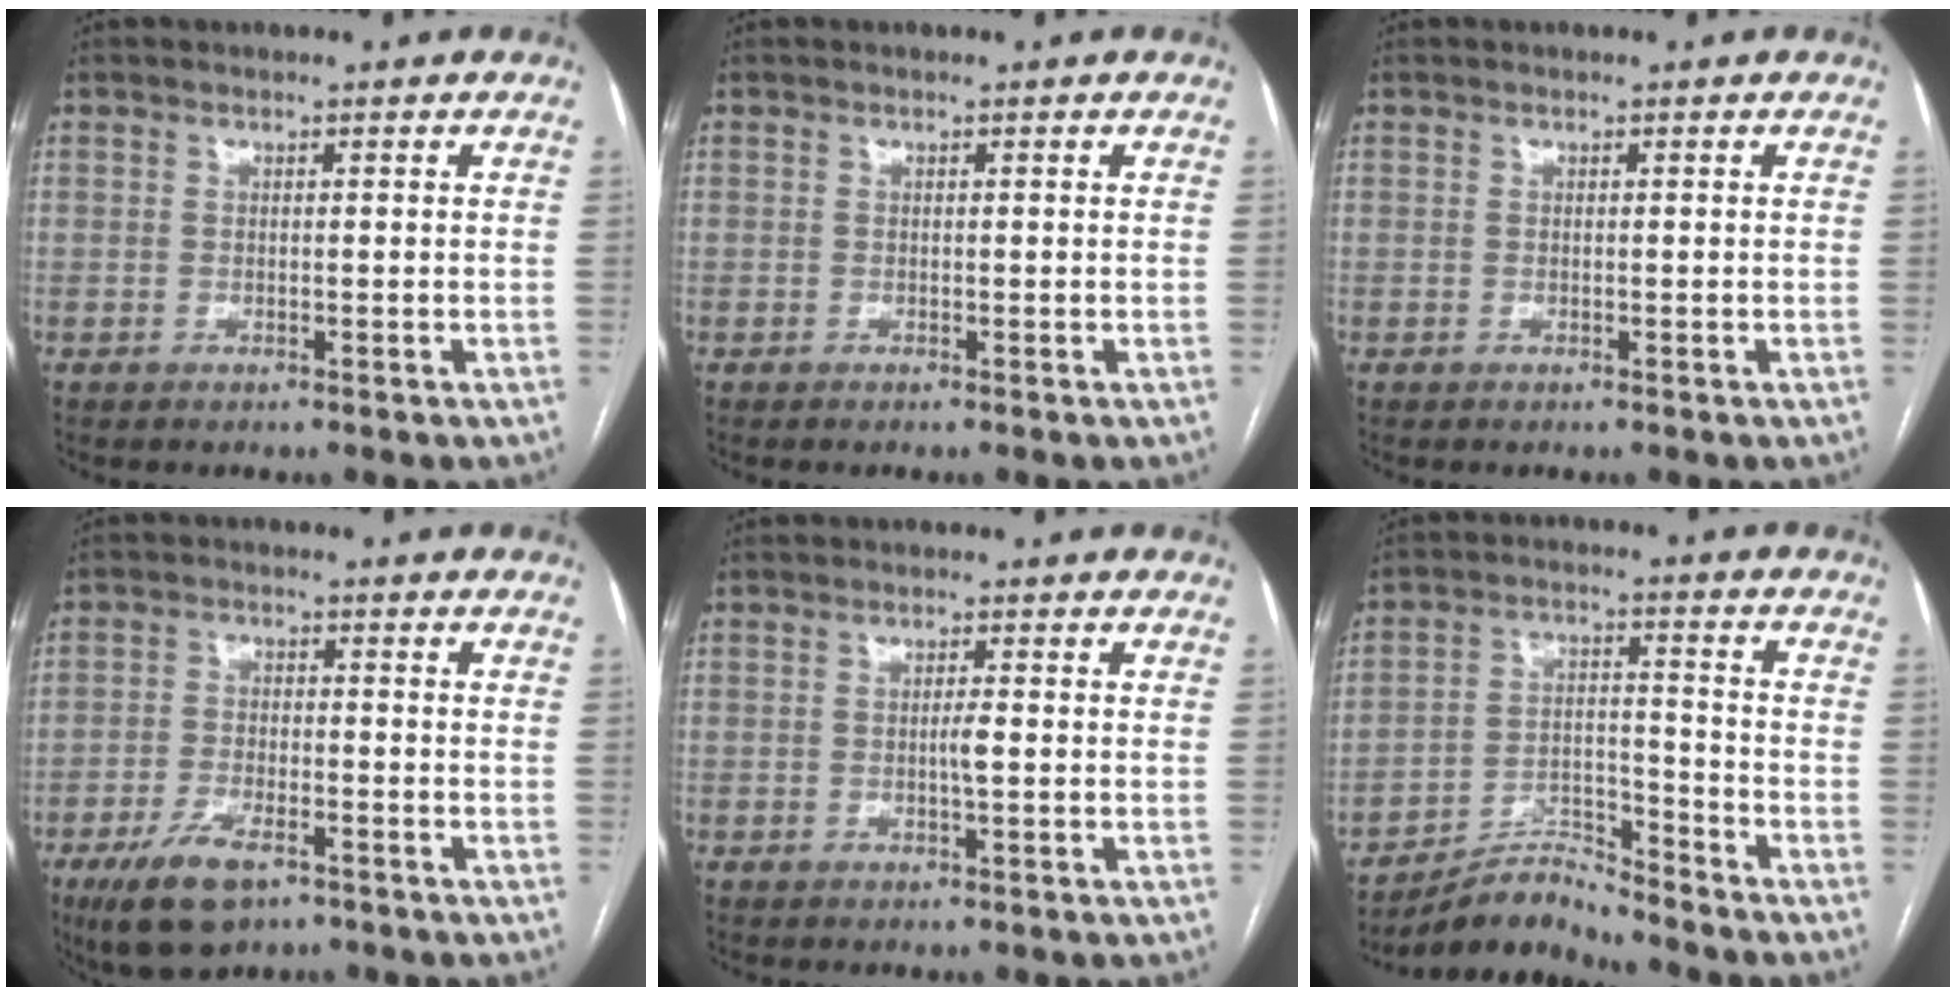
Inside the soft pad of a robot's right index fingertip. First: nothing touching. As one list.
[{"total": 0.0}, {"total": 0.0}, {"total": 8.1, "force": [-5.0, 3.1, 5.5], "torque": [-0.112, -0.010, -0.084]}, {"total": 1.5, "force": [-0.3, -0.2, 1.5], "torque": [-0.029, -0.001, -0.004]}, {"total": 6.6, "force": [-6.6, 0.0, -0.4], "torque": [0.007, 0.016, -0.117]}]